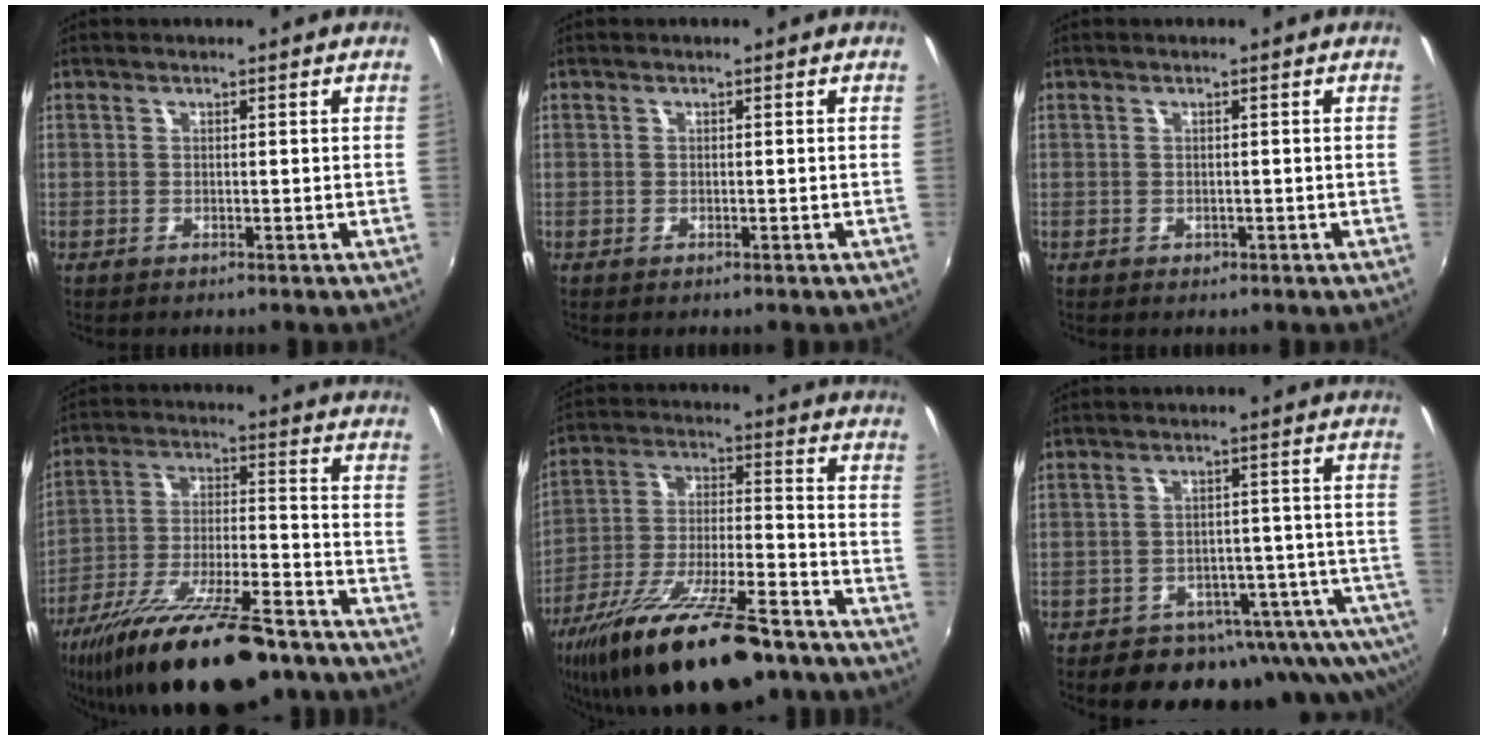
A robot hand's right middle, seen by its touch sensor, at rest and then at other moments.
{"total": 0.0}
{"total": 0.7, "force": [-0.3, 0.6, 0.1], "torque": [0.000, -0.003, -0.003]}
{"total": 25.0, "force": [-18.4, 7.0, 15.5], "torque": [-0.281, -0.049, -0.287]}
{"total": 24.5, "force": [-17.3, 6.7, 16.1], "torque": [-0.297, -0.051, -0.278]}
{"total": 18.9, "force": [-15.2, 8.4, 7.6], "torque": [-0.100, 0.005, -0.181]}